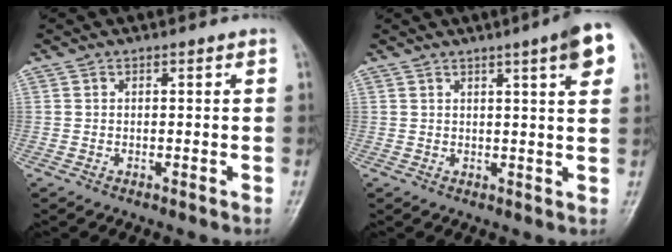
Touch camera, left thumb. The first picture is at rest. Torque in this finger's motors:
{"motor_torque": [1.11, 1.15, 0.30, -0.29, 0.01]}